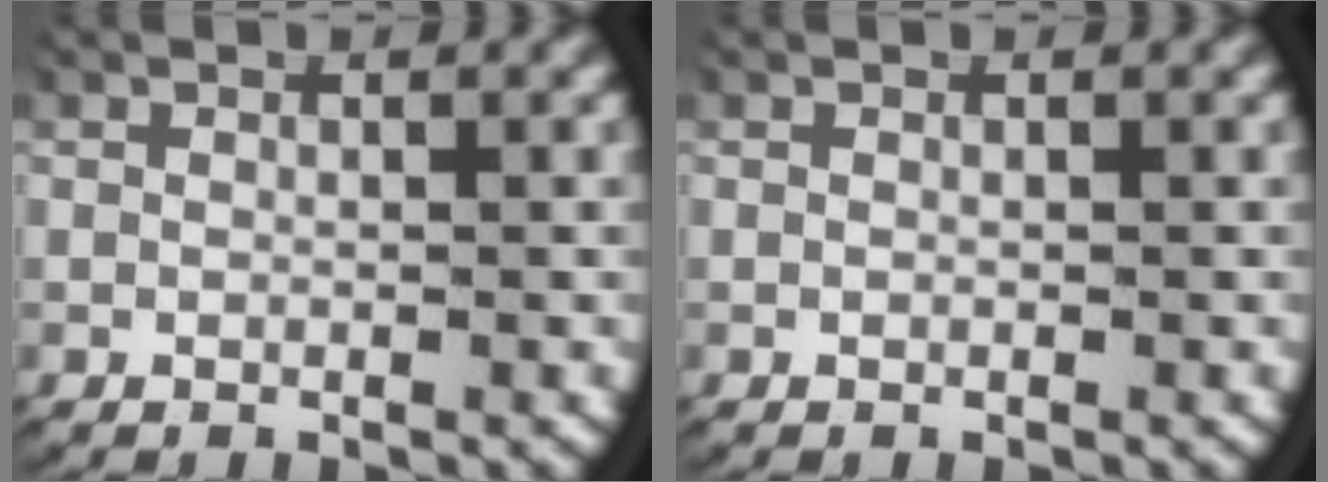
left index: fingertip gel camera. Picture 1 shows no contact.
{"total": 0.0}